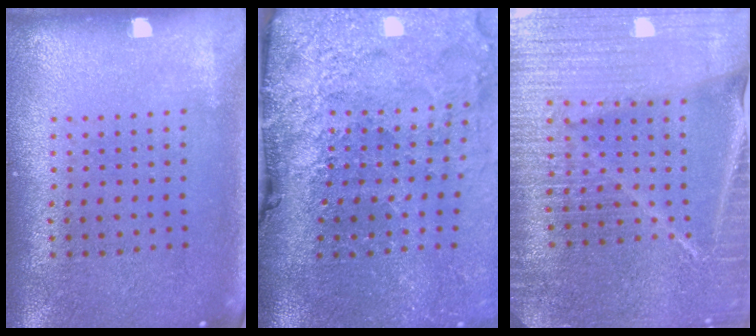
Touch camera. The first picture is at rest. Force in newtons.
{"total": 4.9, "press": 3.8, "slide": 3.1}
{"total": 5.5, "press": 4.9, "slide": 2.5}